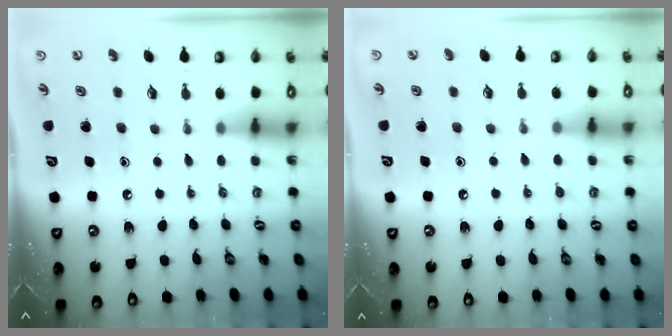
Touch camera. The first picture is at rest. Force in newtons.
{"total": 5.2, "press": 5.1, "slide": 0.7}